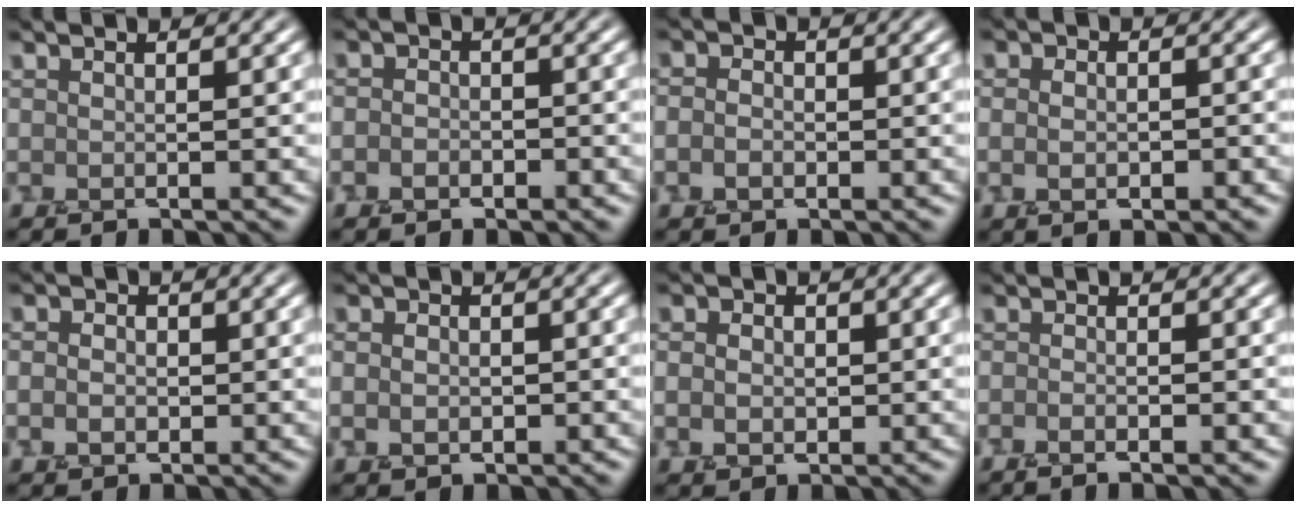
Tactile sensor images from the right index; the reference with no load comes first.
{"total": 1.5, "force": [-0.7, 1.1, 0.8], "torque": [-0.004, 0.003, -0.015]}
{"total": 1.7, "force": [-0.3, 1.3, 0.9], "torque": [-0.015, 0.003, -0.010]}
{"total": 3.9, "force": [-0.2, 2.6, 2.9], "torque": [-0.011, 0.009, -0.012]}
{"total": 2.4, "force": [0.0, 2.0, 1.3], "torque": [-0.014, 0.006, -0.008]}
{"total": 2.1, "force": [-0.1, 1.6, 1.3], "torque": [-0.011, 0.004, -0.002]}
{"total": 2.8, "force": [0.3, 2.3, 1.6], "torque": [-0.015, 0.008, -0.004]}
{"total": 2.4, "force": [-0.8, 0.9, 2.1], "torque": [-0.011, 0.003, -0.015]}